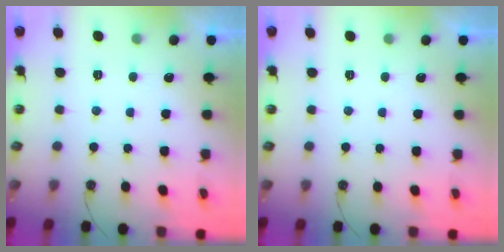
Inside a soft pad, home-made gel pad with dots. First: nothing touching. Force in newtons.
{"total": 0.0}